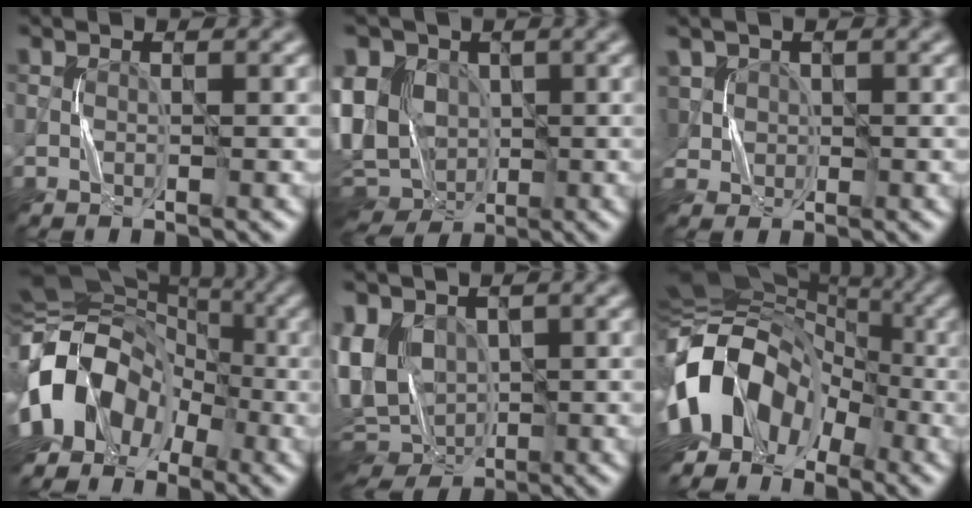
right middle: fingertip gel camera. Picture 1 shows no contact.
{"total": 12.3, "force": [-0.6, 9.1, 8.3], "torque": [-0.156, 0.012, -0.016]}
{"total": 1.3, "force": [0.9, 1.0, 0.1], "torque": [-0.013, -0.001, 0.032]}
{"total": 11.1, "force": [-4.6, 7.7, 6.5], "torque": [-0.122, -0.024, -0.089]}
{"total": 7.4, "force": [0.0, 4.5, 5.9], "torque": [-0.116, -0.021, 0.017]}
{"total": 12.1, "force": [-4.6, 8.1, 7.8], "torque": [-0.146, -0.019, -0.086]}